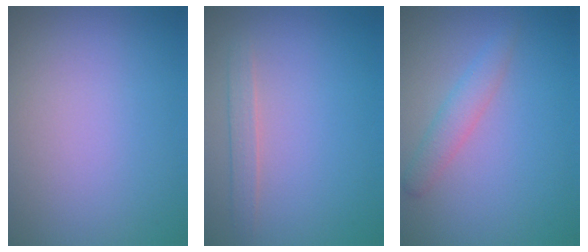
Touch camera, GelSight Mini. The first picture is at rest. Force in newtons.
{"total": 1.3, "press": 1.3, "slide": 0.1}
{"total": 2.0, "press": 2.0, "slide": 0.1}